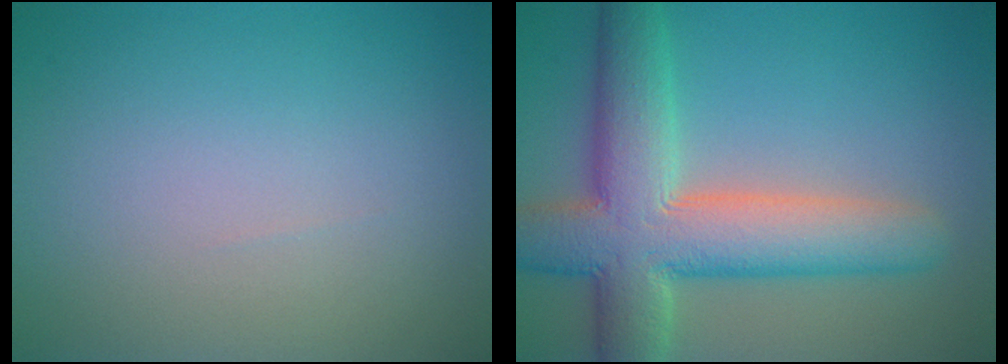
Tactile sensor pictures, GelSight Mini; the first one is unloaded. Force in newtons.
{"total": 10.0, "press": 10.0, "slide": 0.4}